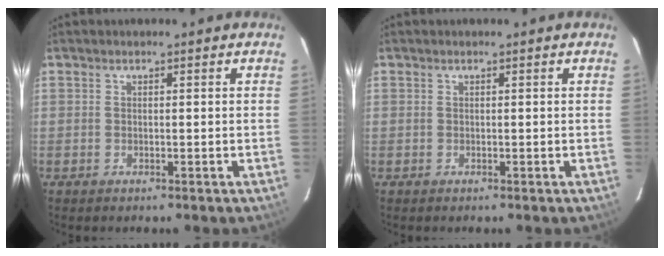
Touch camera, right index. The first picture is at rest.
{"total": 0.0}